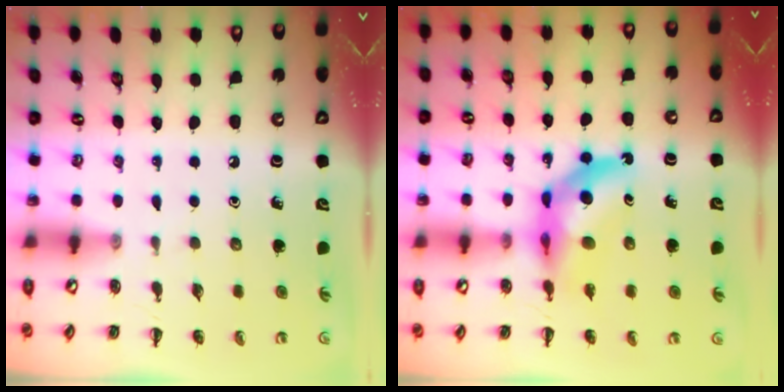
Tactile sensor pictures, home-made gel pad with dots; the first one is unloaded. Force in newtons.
{"total": 10.2, "press": 9.7, "slide": 3.1}